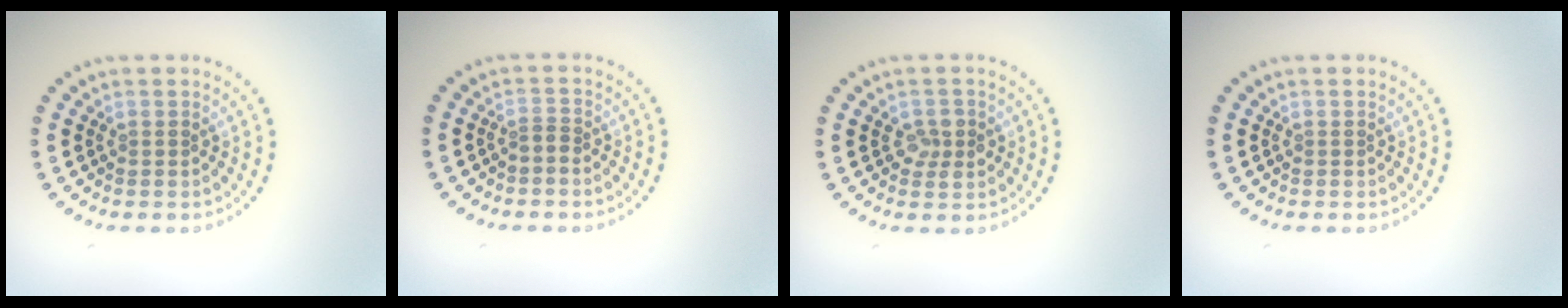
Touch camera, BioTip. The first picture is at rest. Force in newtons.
{"total": 0.7, "press": 0.5, "slide": 0.6}
{"total": 2.0, "press": 1.9, "slide": 0.3}
{"total": 0.0}